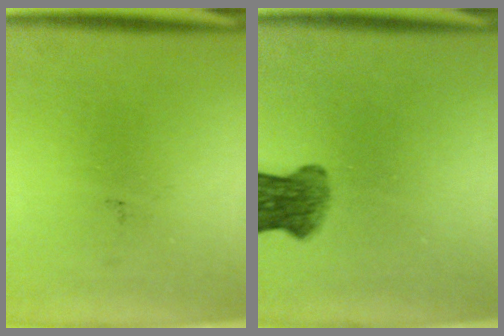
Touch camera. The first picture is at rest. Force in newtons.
{"total": 5.7}